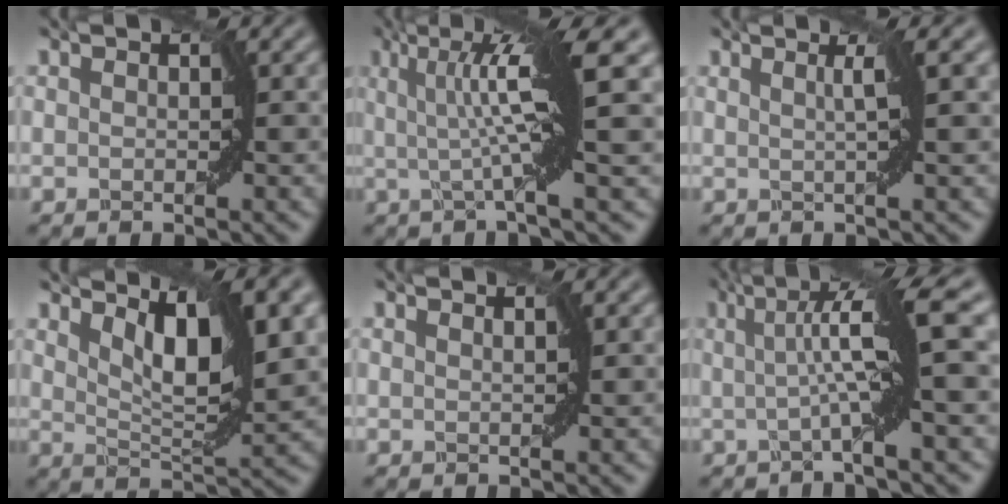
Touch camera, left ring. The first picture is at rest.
{"total": 8.0, "force": [1.6, 1.0, 7.8], "torque": [-0.124, 0.011, 0.023]}
{"total": 2.9, "force": [0.9, 0.5, 2.7], "torque": [-0.031, 0.005, 0.006]}
{"total": 8.1, "force": [3.7, 2.4, 6.8], "torque": [-0.111, 0.000, 0.067]}
{"total": 0.8, "force": [0.7, 0.1, 0.5], "torque": [-0.002, 0.001, 0.007]}
{"total": 7.6, "force": [1.0, 0.8, 7.5], "torque": [-0.118, 0.009, 0.012]}